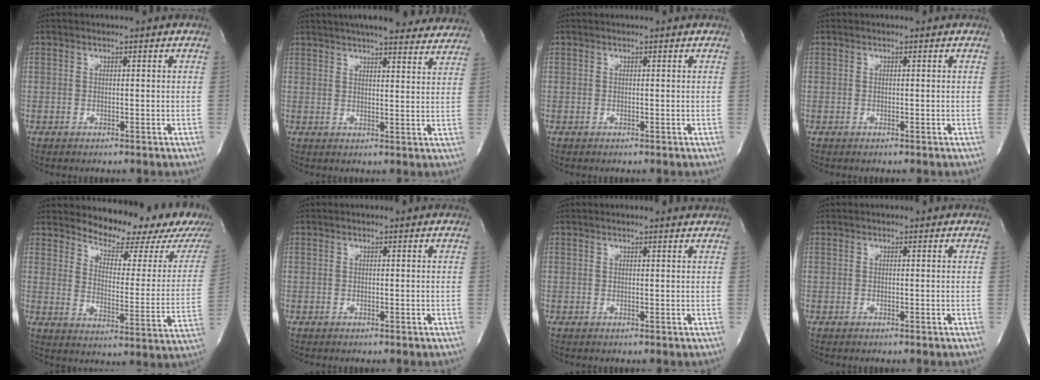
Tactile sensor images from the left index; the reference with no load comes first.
{"total": 21.2, "force": [18.8, 3.8, 9.0], "torque": [-0.136, 0.013, 0.232]}
{"total": 0.0}
{"total": 0.0}
{"total": 16.3, "force": [14.5, 3.9, 6.5], "torque": [-0.078, -0.065, 0.166]}
{"total": 0.0}
{"total": 2.2, "force": [2.1, -0.2, 0.6], "torque": [-0.015, -0.002, 0.019]}
{"total": 0.0}